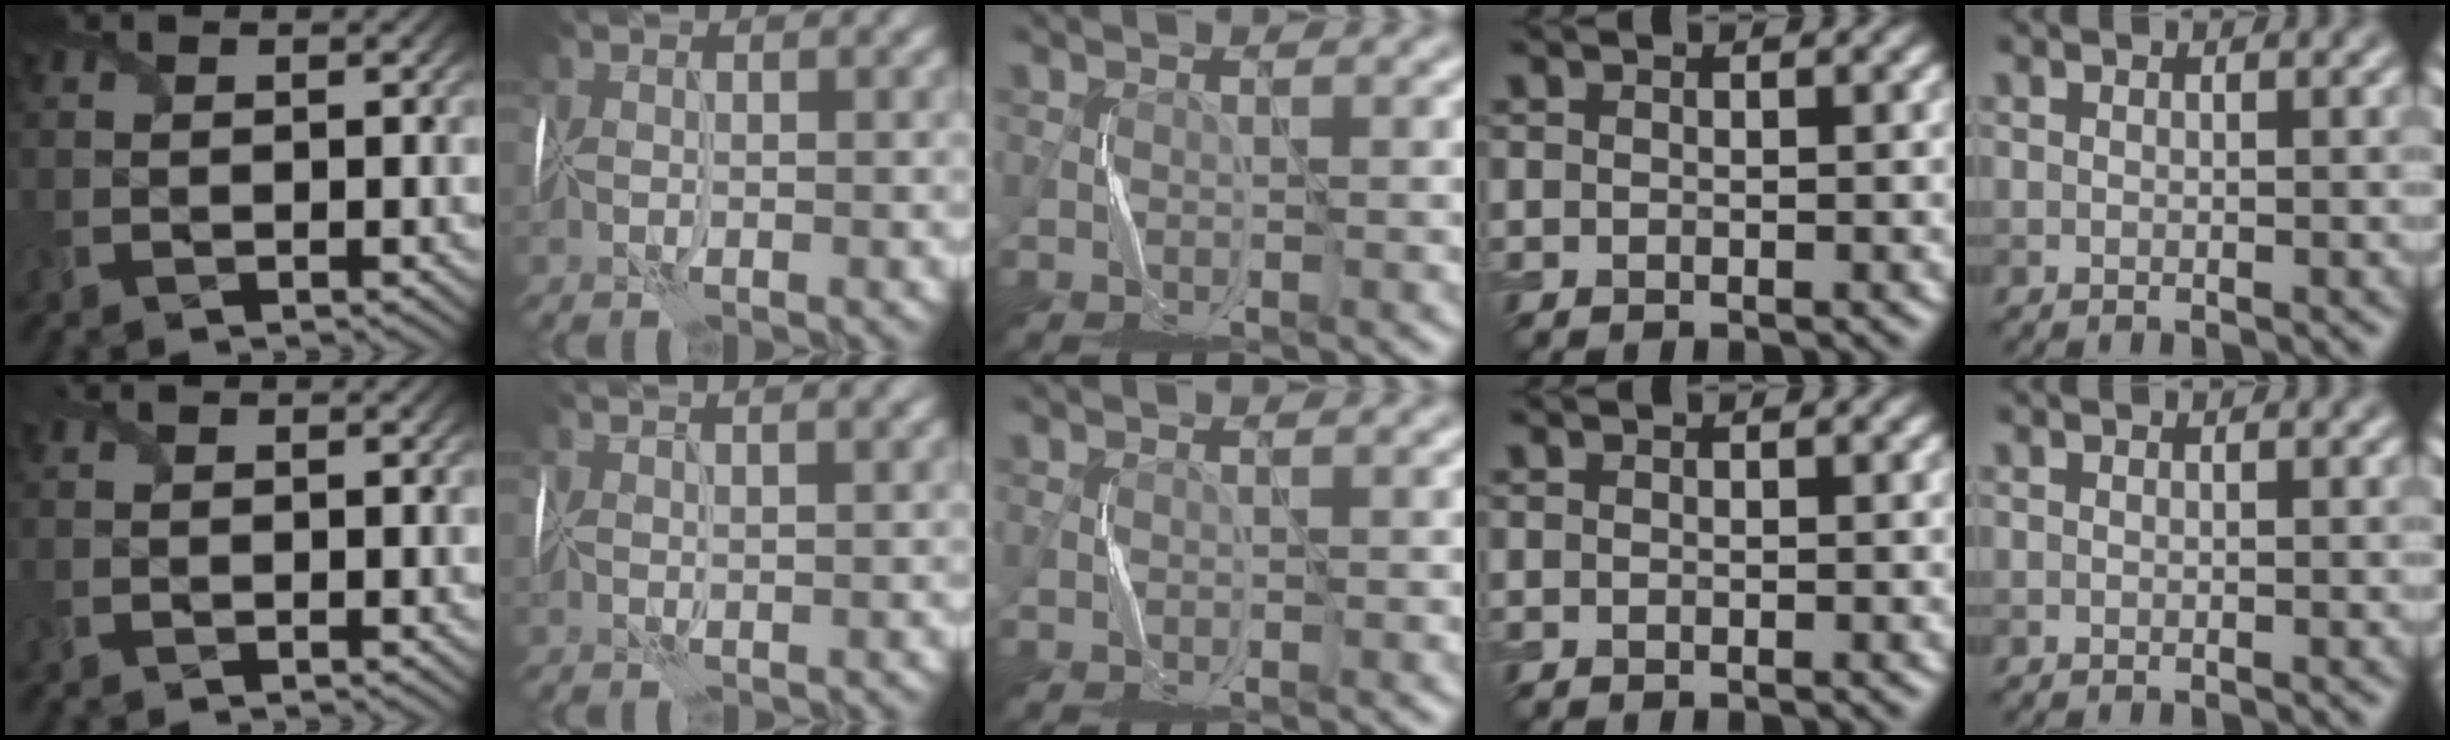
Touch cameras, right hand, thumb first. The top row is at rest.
{"index": {"total": 4.2, "force": [3.1, 1.4, 2.6], "torque": [-0.023, 0.028, 0.035]}}